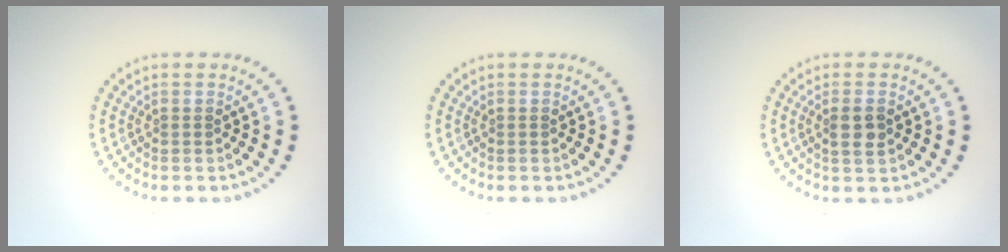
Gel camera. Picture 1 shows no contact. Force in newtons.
{"total": 0.0}
{"total": 2.0, "press": 1.9, "slide": 0.6}